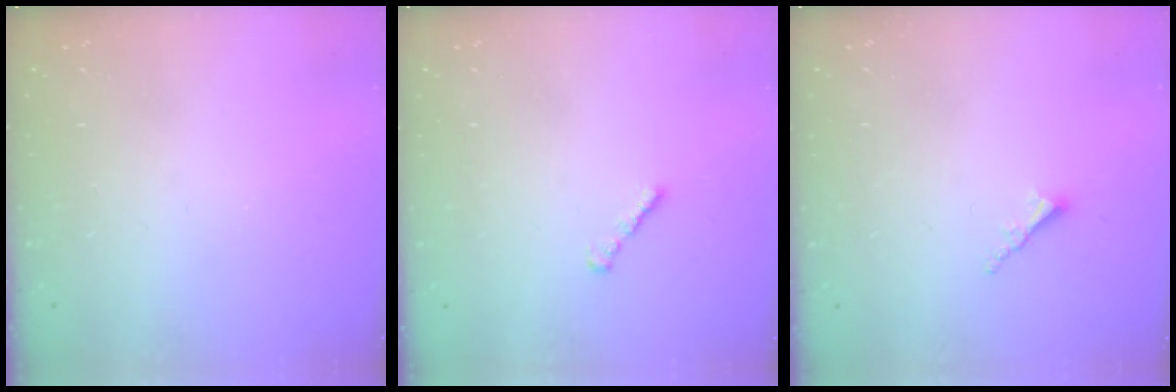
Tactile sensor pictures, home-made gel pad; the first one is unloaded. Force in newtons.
{"total": 1.6, "press": 1.5, "slide": 0.5}
{"total": 1.7, "press": 1.7, "slide": 0.3}